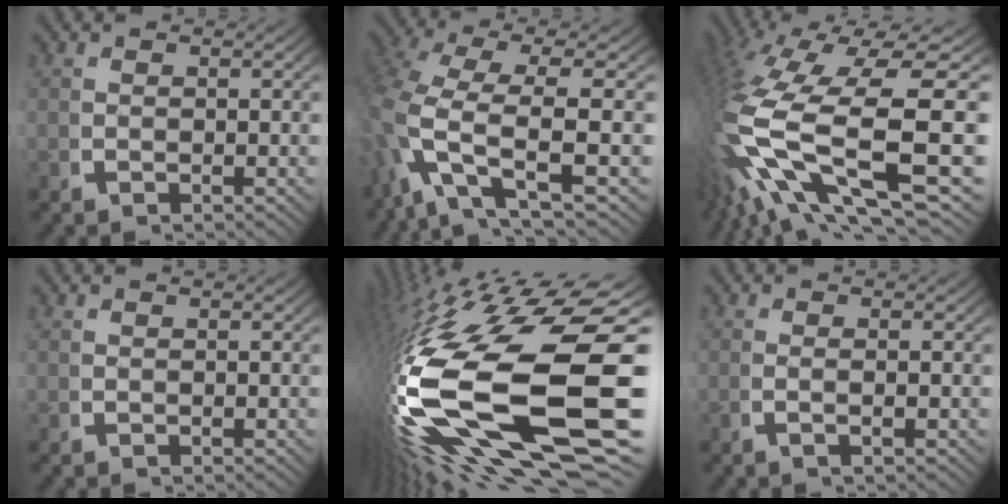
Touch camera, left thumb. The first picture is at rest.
{"total": 8.5, "force": [0.0, 4.2, 7.4], "torque": [-0.183, -0.027, 0.018]}
{"total": 16.3, "force": [-0.9, 9.1, 13.5], "torque": [-0.304, -0.052, 0.011]}
{"total": 0.0}
{"total": 21.7, "force": [-1.9, 11.7, 18.2], "torque": [-0.397, -0.075, 0.017]}
{"total": 1.3, "force": [-0.3, -0.2, 1.2], "torque": [-0.030, -0.002, -0.006]}